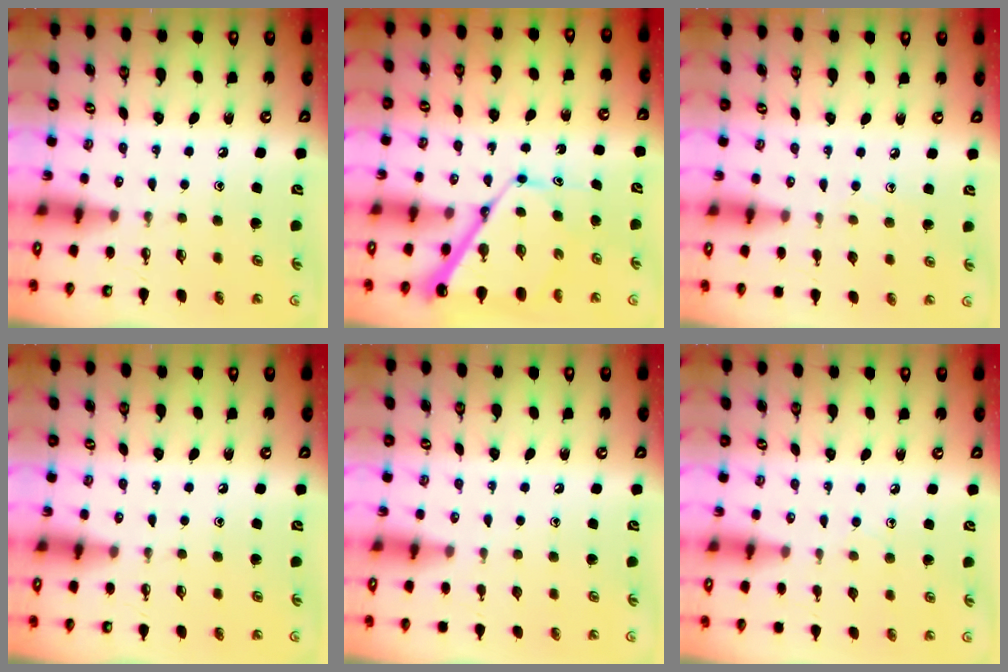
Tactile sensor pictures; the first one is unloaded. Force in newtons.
{"total": 10.5, "press": 10.5, "slide": 1.0}
{"total": 3.5, "press": 3.5, "slide": 0.4}
{"total": 0.0}
{"total": 0.5, "press": 0.5, "slide": 0.1}
{"total": 4.8, "press": 4.8, "slide": 0.5}